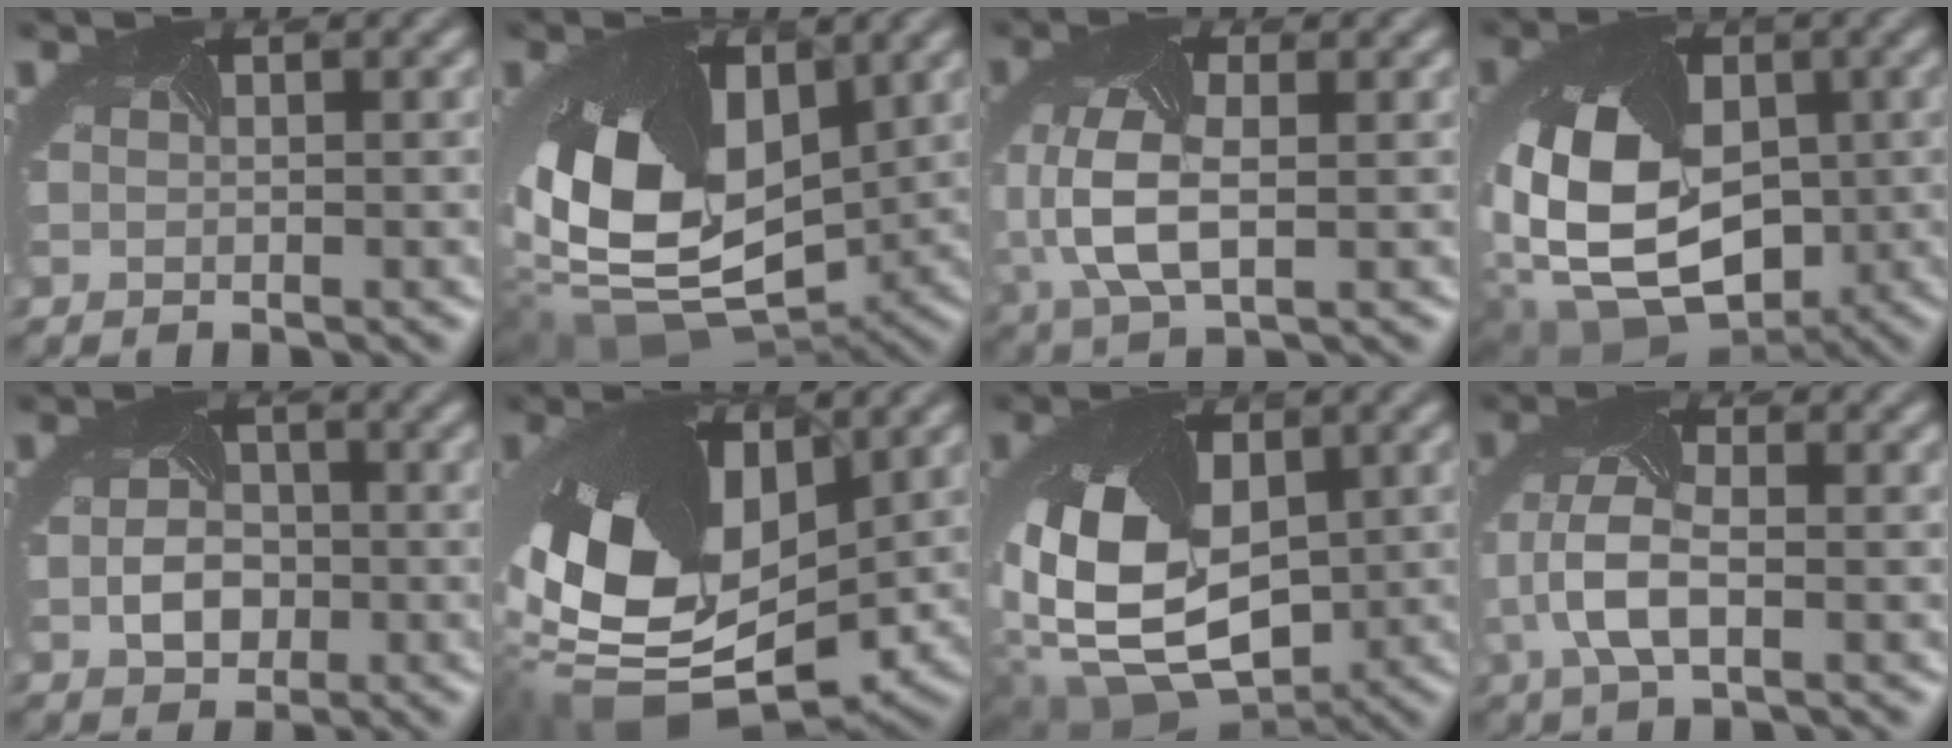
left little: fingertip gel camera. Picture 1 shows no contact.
{"total": 13.6, "force": [0.0, 8.9, 10.3], "torque": [-0.226, -0.033, 0.010]}
{"total": 5.3, "force": [-0.1, 3.0, 4.3], "torque": [-0.120, -0.001, -0.002]}
{"total": 13.5, "force": [-1.4, 9.8, 9.2], "torque": [-0.179, -0.019, -0.004]}
{"total": 2.8, "force": [-0.6, 2.3, 1.3], "torque": [-0.035, -0.003, -0.015]}
{"total": 14.9, "force": [-0.3, 9.6, 11.3], "torque": [-0.263, -0.038, 0.012]}
{"total": 12.9, "force": [-0.4, 9.0, 9.2], "torque": [-0.199, -0.033, 0.016]}
{"total": 4.2, "force": [-0.5, 2.1, 3.6], "torque": [-0.105, 0.005, -0.011]}